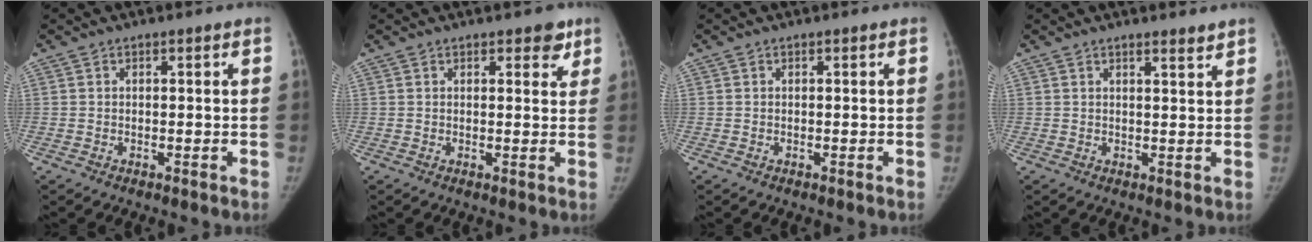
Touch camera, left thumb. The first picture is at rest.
{"total": 3.1, "force": [2.0, 1.8, 1.7], "torque": [0.006, -0.007, 0.020]}
{"total": 0.0}
{"total": 1.9, "force": [1.7, 0.1, 0.9], "torque": [-0.007, -0.015, 0.025]}